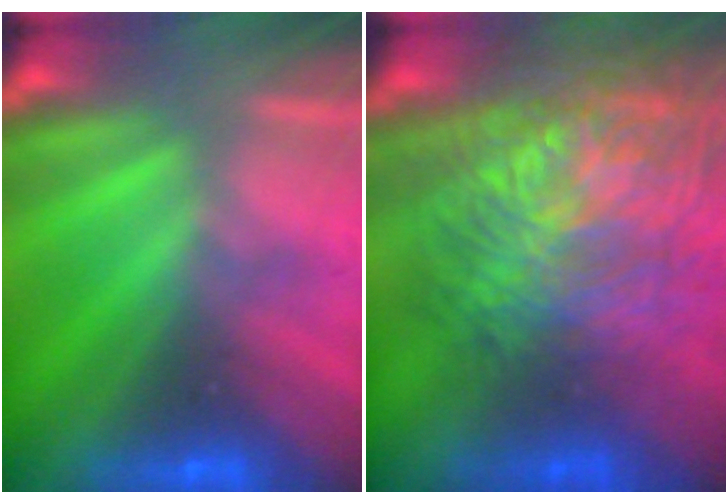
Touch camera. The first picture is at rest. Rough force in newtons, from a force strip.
{"total": 7.3}